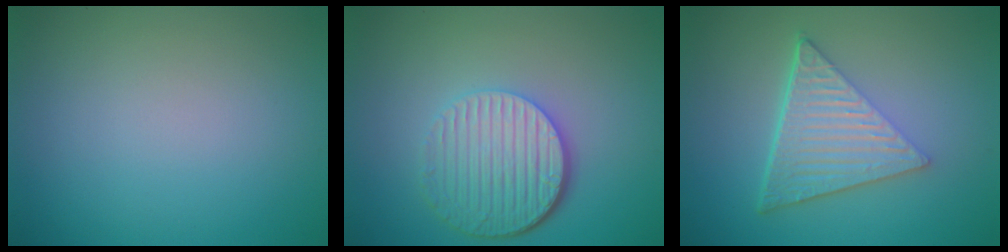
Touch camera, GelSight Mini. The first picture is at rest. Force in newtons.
{"total": 5.6, "press": 4.1, "slide": 3.9}
{"total": 6.8, "press": 4.5, "slide": 5.1}